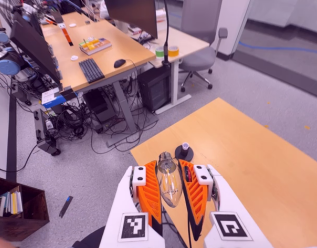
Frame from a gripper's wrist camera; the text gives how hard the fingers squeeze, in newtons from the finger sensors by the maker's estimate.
{"total": 23.5, "left": 24.6, "right": 22.4}